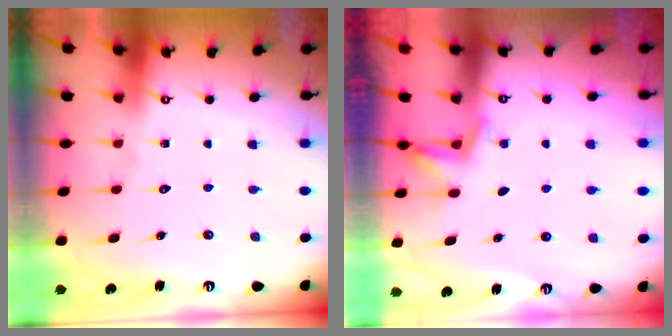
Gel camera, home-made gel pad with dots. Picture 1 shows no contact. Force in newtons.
{"total": 2.4, "press": 2.1, "slide": 1.2}